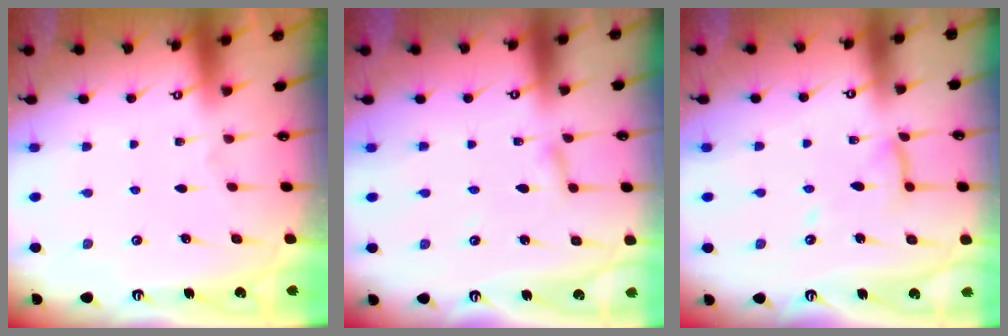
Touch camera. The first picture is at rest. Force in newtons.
{"total": 2.4, "press": 2.4, "slide": 0.2}
{"total": 10.2, "press": 10.1, "slide": 0.8}